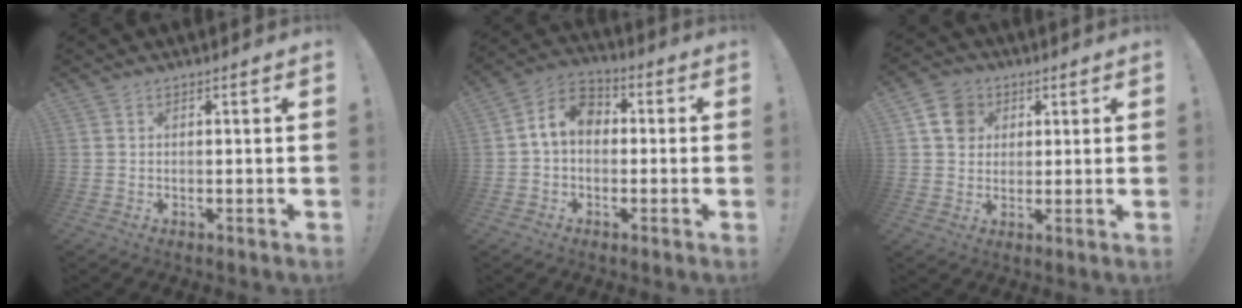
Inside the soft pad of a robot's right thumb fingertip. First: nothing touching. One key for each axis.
{"total": 8.6, "fx": 0.6, "fy": 6.2, "fz": 5.9, "tx": -0.103, "ty": 0.017, "tz": 0.015}
{"total": 9.4, "fx": 3.5, "fy": 8.0, "fz": 3.6, "tx": -0.052, "ty": -0.008, "tz": 0.072}